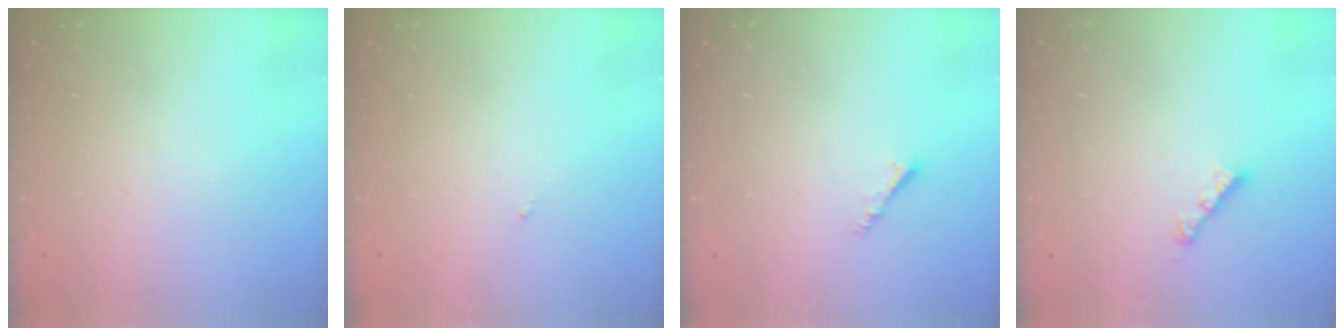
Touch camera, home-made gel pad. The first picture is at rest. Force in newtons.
{"total": 0.0}
{"total": 3.0, "press": 2.9, "slide": 0.6}
{"total": 3.4, "press": 3.3, "slide": 0.4}